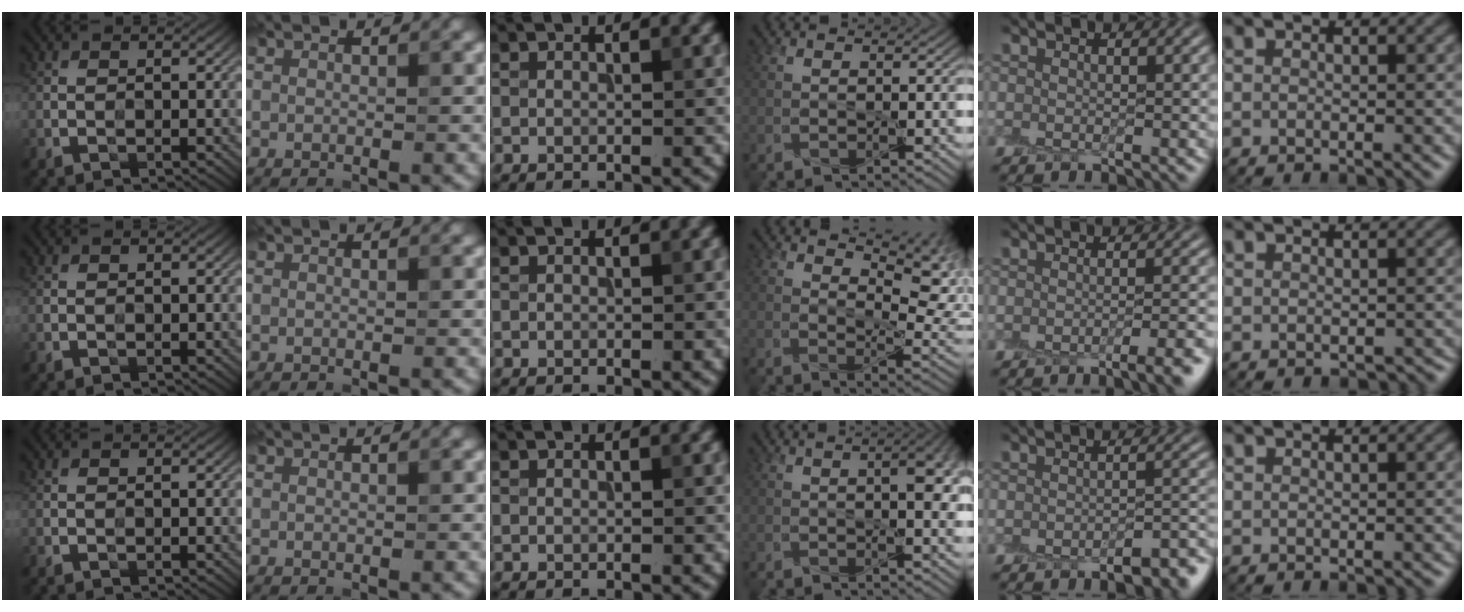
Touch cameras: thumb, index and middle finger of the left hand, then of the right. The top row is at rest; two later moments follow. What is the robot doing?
{"motion": "peel", "object": "cling film"}